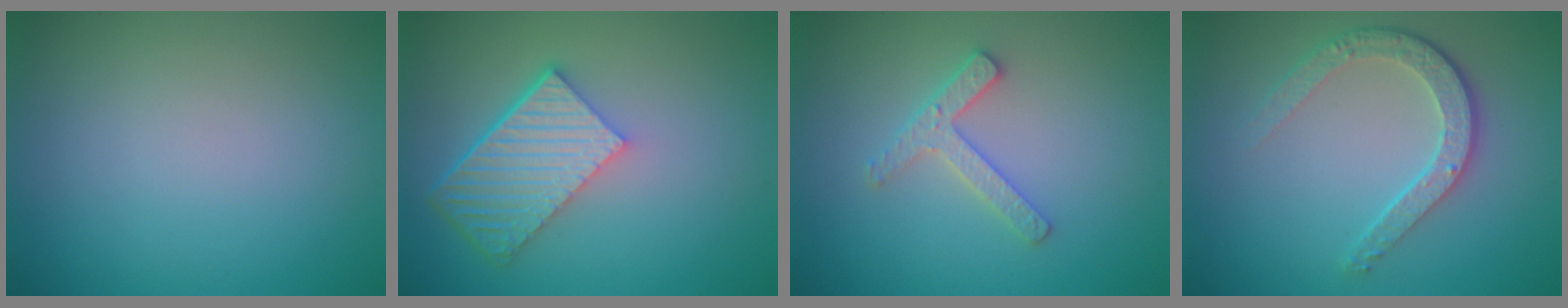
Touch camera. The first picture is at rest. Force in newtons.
{"total": 6.2, "press": 4.3, "slide": 4.5}
{"total": 2.4, "press": 2.4, "slide": 0.4}
{"total": 3.8, "press": 3.0, "slide": 2.3}